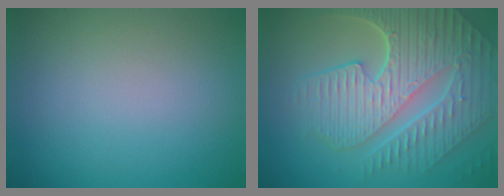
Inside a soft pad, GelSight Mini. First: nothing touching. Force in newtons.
{"total": 9.6, "press": 6.5, "slide": 7.1}